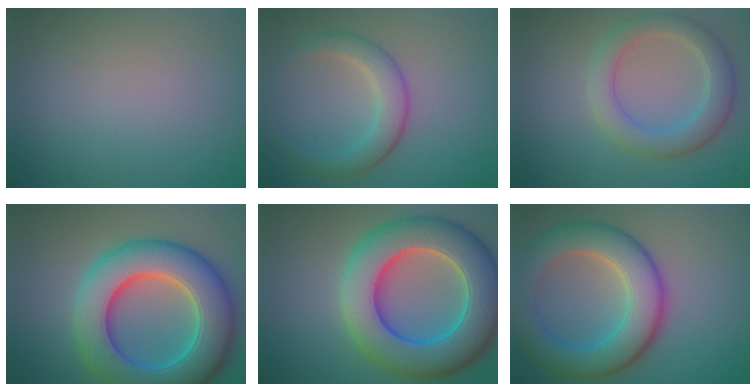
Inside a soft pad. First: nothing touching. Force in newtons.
{"total": 3.5, "press": 3.5, "slide": 0.1}
{"total": 4.1, "press": 4.1, "slide": 0.1}
{"total": 11.2, "press": 11.2, "slide": 0.2}
{"total": 11.9, "press": 11.9, "slide": 0.3}
{"total": 8.2, "press": 8.2, "slide": 0.1}